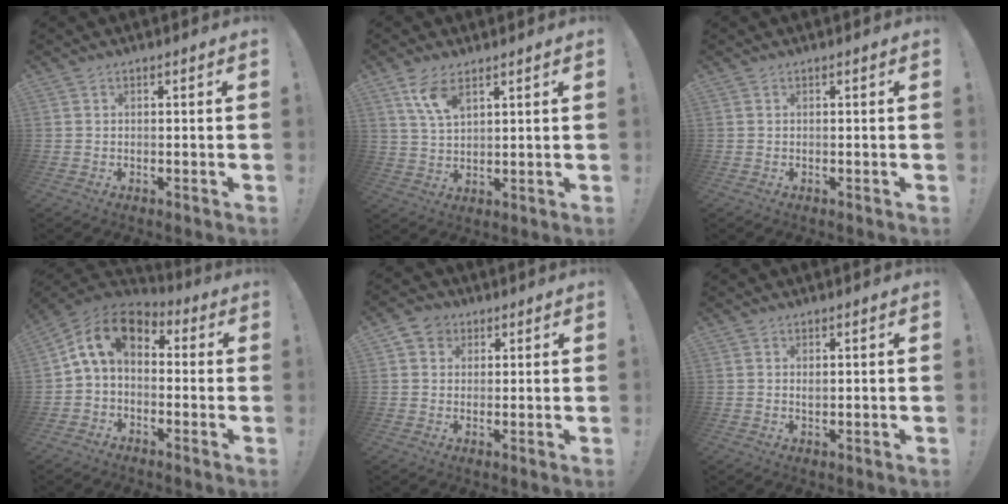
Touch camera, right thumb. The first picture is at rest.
{"total": 7.8, "force": [4.8, 3.2, 5.2], "torque": [-0.093, -0.020, 0.088]}
{"total": 0.0}
{"total": 11.4, "force": [2.4, 7.1, 8.6], "torque": [-0.161, 0.008, 0.045]}
{"total": 4.9, "force": [2.0, 4.2, 1.5], "torque": [-0.024, -0.003, 0.038]}
{"total": 1.0, "force": [0.4, 0.5, 0.7], "torque": [-0.009, -0.001, 0.006]}